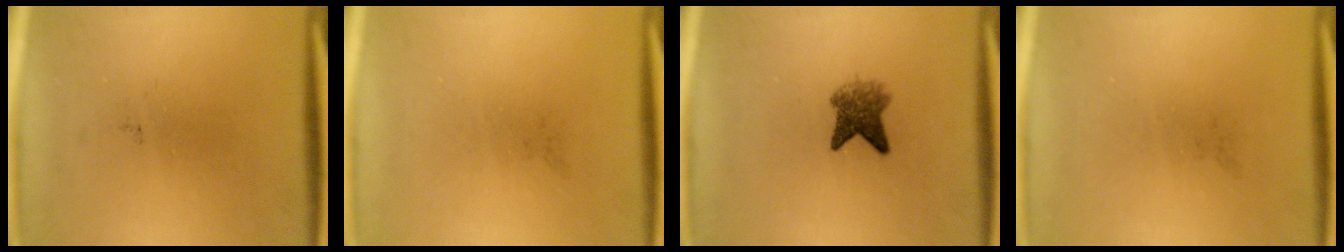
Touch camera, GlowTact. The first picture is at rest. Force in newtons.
{"total": 0.0}
{"total": 4.2}
{"total": 0.0}